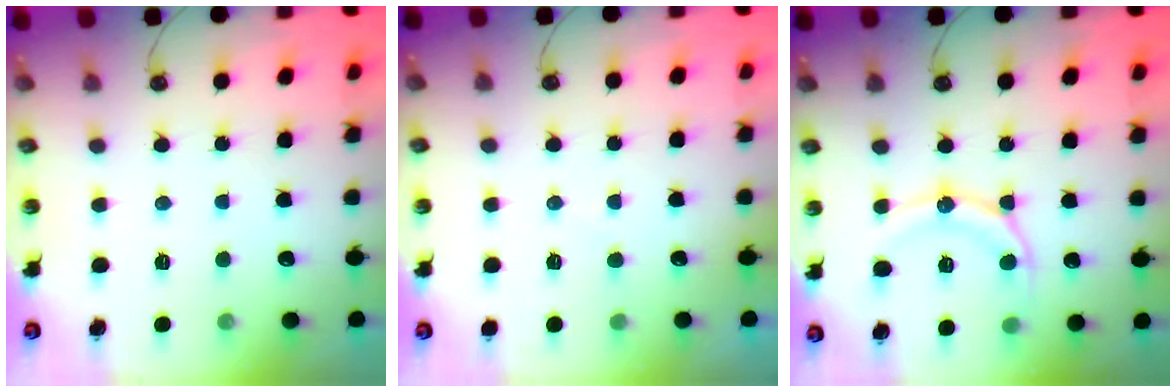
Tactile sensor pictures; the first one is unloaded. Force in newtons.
{"total": 3.8, "press": 3.8, "slide": 0.4}
{"total": 13.5, "press": 13.4, "slide": 1.5}